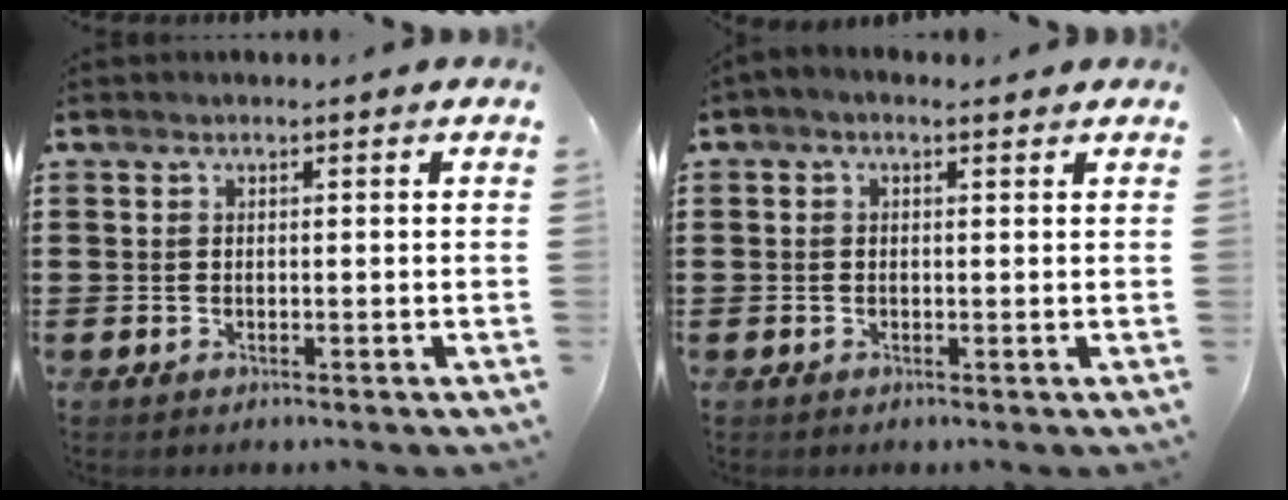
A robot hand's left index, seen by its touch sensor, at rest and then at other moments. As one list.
[{"total": 0.7, "force": [-0.2, 0.3, 0.7], "torque": [-0.013, 0.000, -0.004]}]